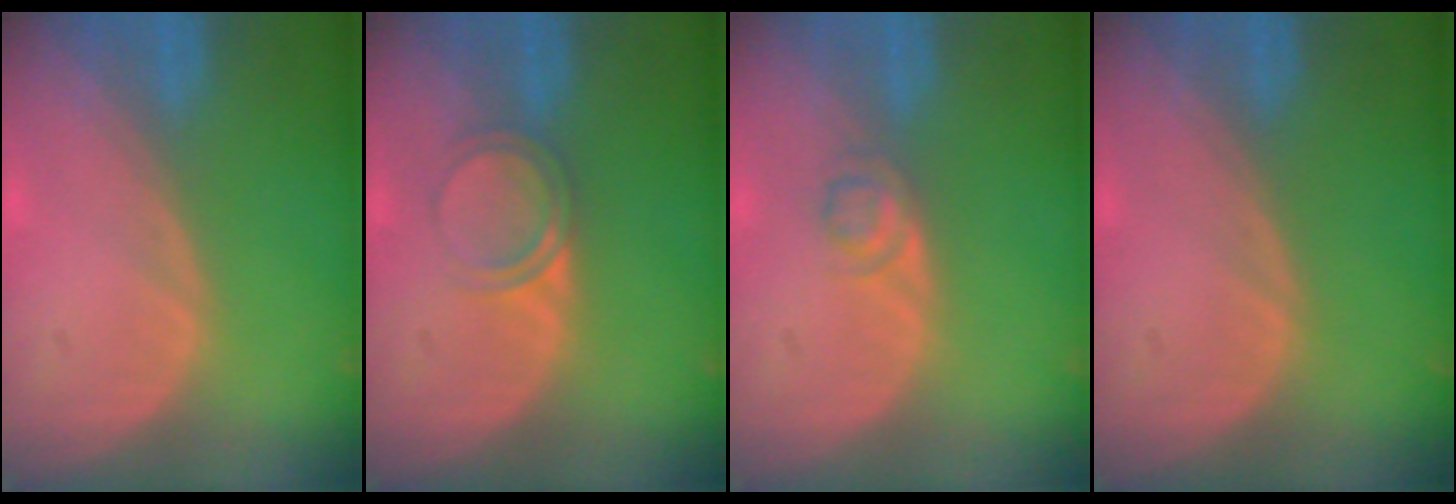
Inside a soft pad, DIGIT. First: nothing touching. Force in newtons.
{"total": 3.0, "press": 3.0, "slide": 0.3}
{"total": 2.2, "press": 2.2, "slide": 0.2}
{"total": 0.0}